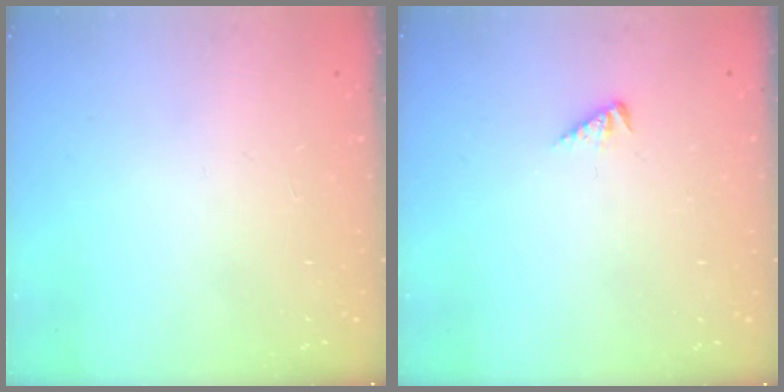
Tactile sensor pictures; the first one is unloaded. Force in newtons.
{"total": 2.1, "press": 2.1, "slide": 0.4}